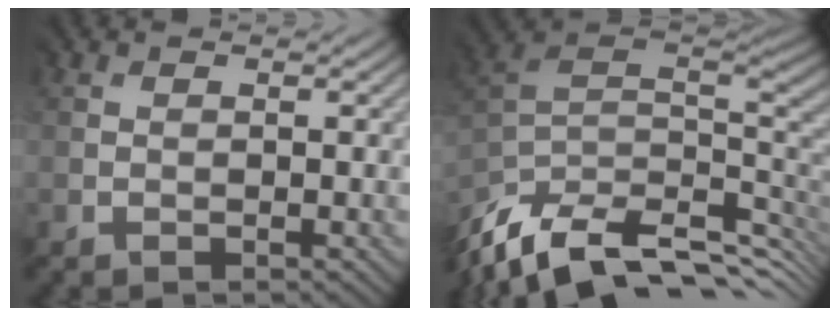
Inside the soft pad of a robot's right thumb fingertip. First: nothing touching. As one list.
[{"total": 10.1, "force": [-4.6, 4.6, 7.7], "torque": [-0.199, -0.015, -0.070]}]